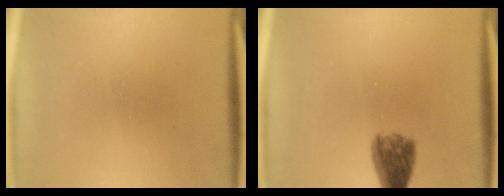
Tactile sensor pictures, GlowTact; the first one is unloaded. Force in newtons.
{"total": 4.6}